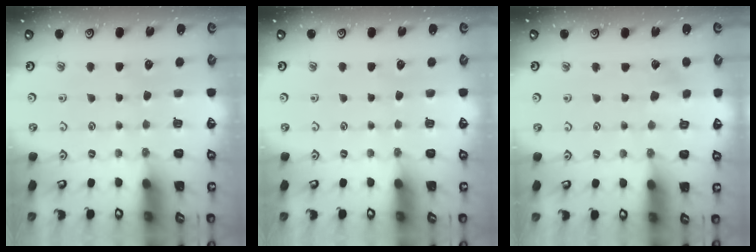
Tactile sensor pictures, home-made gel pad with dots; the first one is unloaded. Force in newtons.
{"total": 0.0}
{"total": 2.7, "press": 2.7, "slide": 0.2}